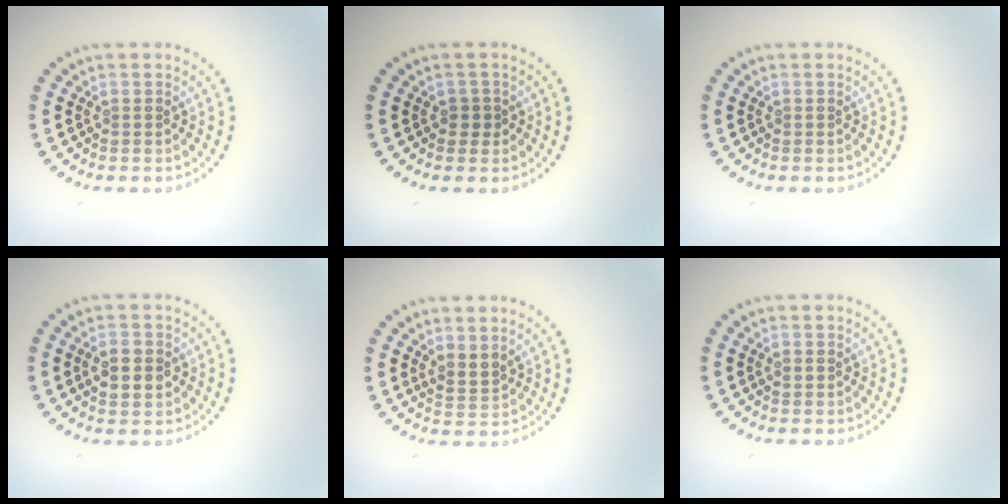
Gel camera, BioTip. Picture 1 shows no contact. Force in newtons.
{"total": 1.2, "press": 0.9, "slide": 0.7}
{"total": 0.0}
{"total": 3.0, "press": 3.0, "slide": 0.1}
{"total": 1.8, "press": 1.2, "slide": 1.2}
{"total": 0.7, "press": 0.7, "slide": 0.1}